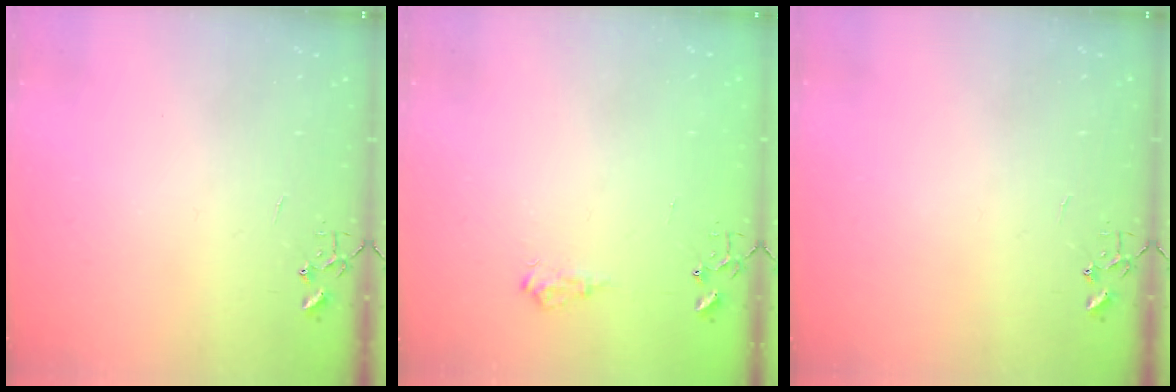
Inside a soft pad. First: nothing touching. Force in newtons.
{"total": 7.4, "press": 7.4, "slide": 0.9}
{"total": 0.0}